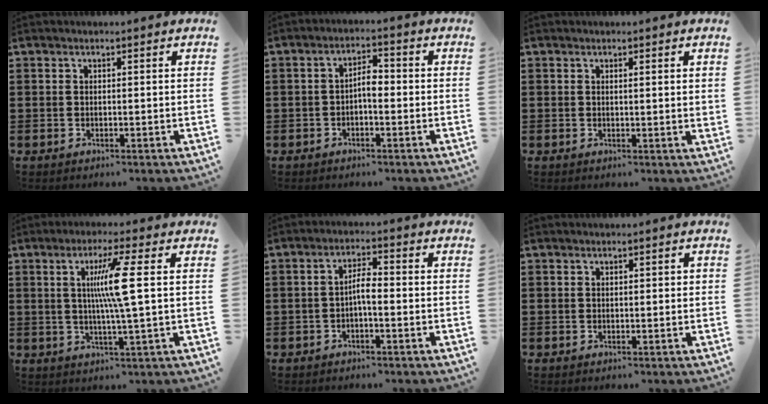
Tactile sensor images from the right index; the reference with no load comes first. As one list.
[{"total": 3.1, "force": [-0.8, 1.0, 2.8], "torque": [-0.052, 0.004, -0.017]}, {"total": 1.0, "force": [0.5, -0.1, 0.8], "torque": [-0.016, 0.000, 0.008]}, {"total": 8.2, "force": [1.4, -0.7, 8.0], "torque": [-0.161, -0.005, 0.011]}, {"total": 3.0, "force": [-1.0, 0.5, 2.8], "torque": [-0.051, 0.003, -0.020]}, {"total": 0.0}]